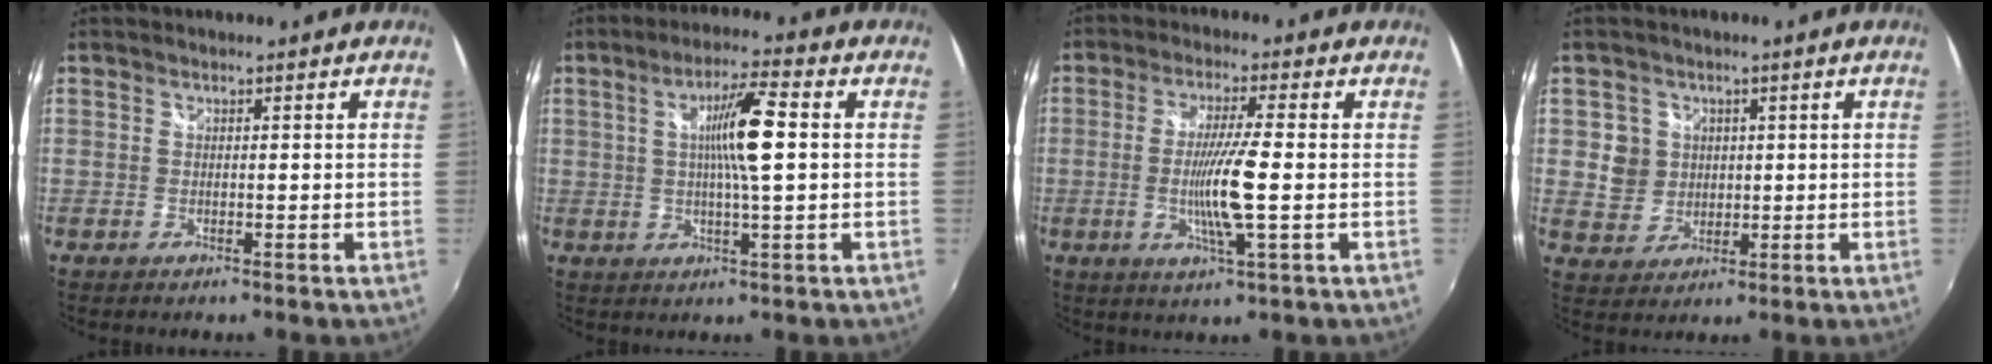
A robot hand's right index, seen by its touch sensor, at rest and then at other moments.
{"total": 8.2, "force": [1.3, -1.2, 8.0], "torque": [-0.130, -0.003, 0.025]}
{"total": 8.7, "force": [-1.4, -0.2, 8.6], "torque": [-0.158, -0.015, -0.027]}
{"total": 5.5, "force": [1.1, 5.3, 1.2], "torque": [-0.023, 0.008, 0.027]}